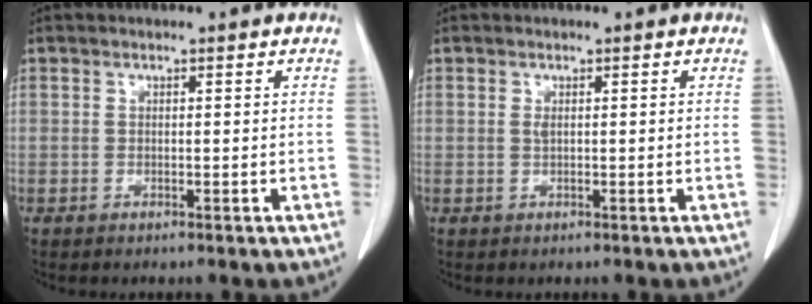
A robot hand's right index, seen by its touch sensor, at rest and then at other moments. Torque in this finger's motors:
{"motor_torque": [-0.01, 0.05, 0.05, 0.01]}